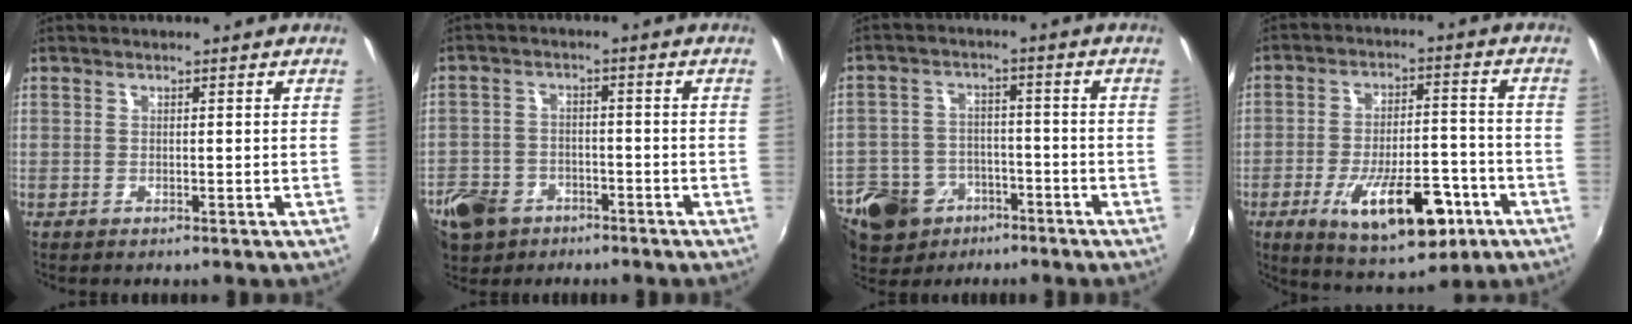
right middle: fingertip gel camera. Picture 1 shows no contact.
{"total": 12.7, "force": [-7.1, 9.1, 5.2], "torque": [-0.155, 0.001, -0.117]}
{"total": 18.8, "force": [-10.5, 13.2, 8.2], "torque": [-0.232, -0.004, -0.160]}
{"total": 15.9, "force": [-7.4, 6.1, 12.7], "torque": [-0.222, -0.010, -0.100]}